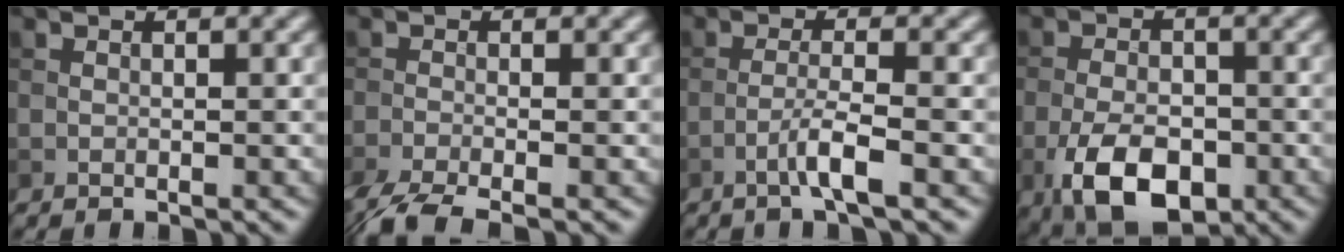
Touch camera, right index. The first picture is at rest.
{"total": 4.6, "force": [-3.4, 1.0, 2.8], "torque": [-0.051, -0.014, -0.073]}
{"total": 2.8, "force": [-1.4, 0.2, 2.5], "torque": [-0.047, 0.010, -0.034]}
{"total": 7.4, "force": [-3.1, 4.1, 5.3], "torque": [-0.109, -0.016, -0.057]}